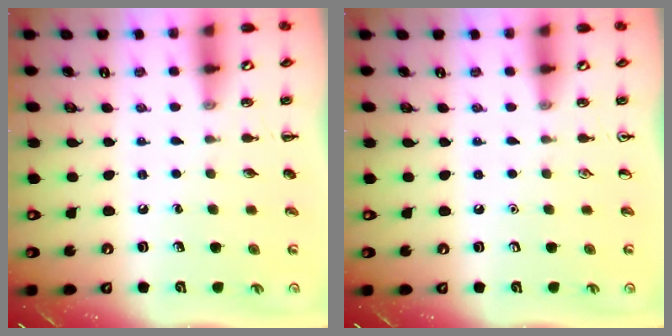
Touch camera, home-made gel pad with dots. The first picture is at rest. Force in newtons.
{"total": 0.0}